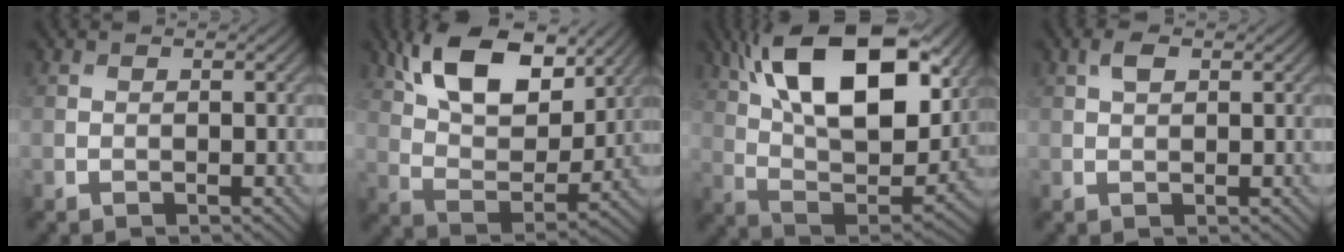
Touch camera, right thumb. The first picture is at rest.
{"total": 14.3, "force": [7.9, 7.1, 9.6], "torque": [-0.187, 0.000, 0.137]}
{"total": 20.1, "force": [9.0, 9.4, 15.2], "torque": [-0.278, 0.017, 0.143]}
{"total": 1.7, "force": [0.8, 0.9, 1.2], "torque": [-0.027, 0.006, 0.013]}